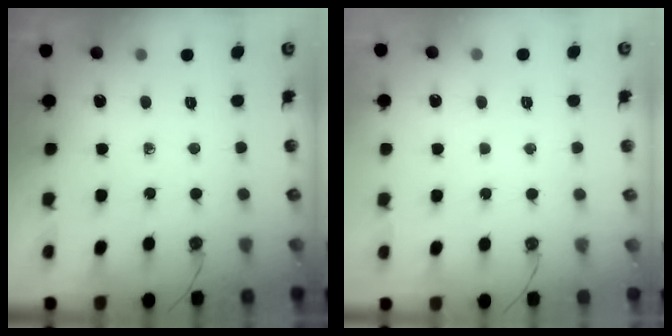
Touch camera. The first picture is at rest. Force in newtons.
{"total": 1.3, "press": 1.3, "slide": 0.1}